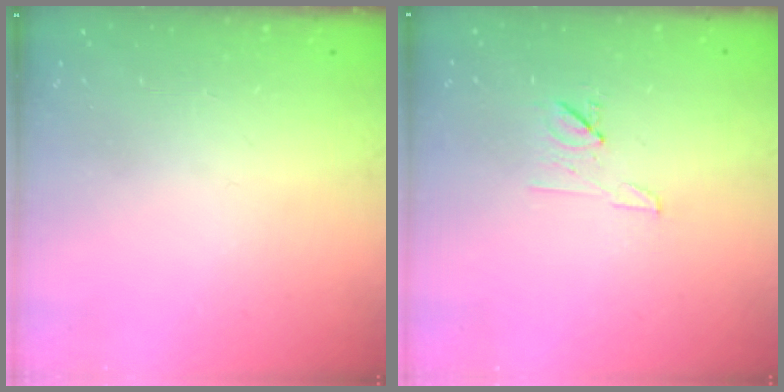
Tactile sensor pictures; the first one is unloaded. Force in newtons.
{"total": 6.4, "press": 6.4, "slide": 0.6}